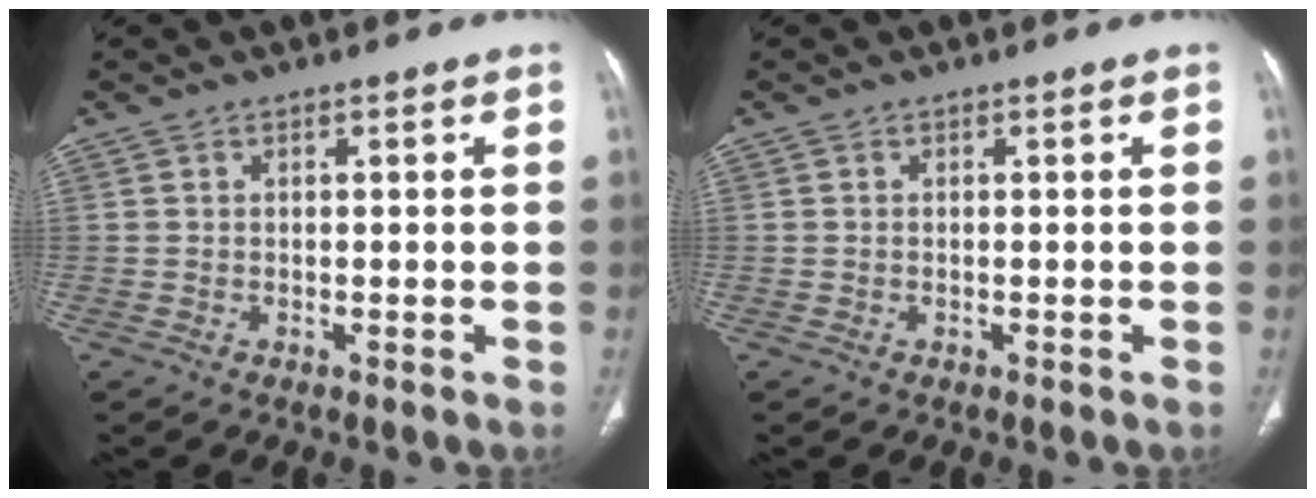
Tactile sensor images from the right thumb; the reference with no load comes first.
{"total": 0.0}